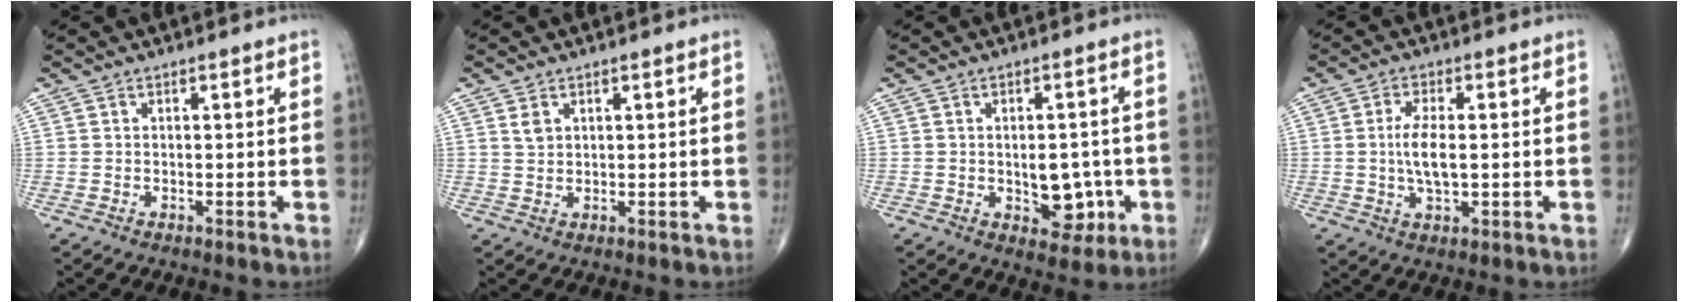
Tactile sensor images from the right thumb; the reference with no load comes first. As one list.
[{"total": 2.0, "force": [1.0, 1.3, 1.1], "torque": [-0.017, -0.003, 0.023]}, {"total": 7.4, "force": [-1.4, 4.7, 5.5], "torque": [-0.037, 0.005, -0.010]}, {"total": 6.3, "force": [0.0, 2.6, 5.8], "torque": [-0.115, -0.005, -0.004]}]